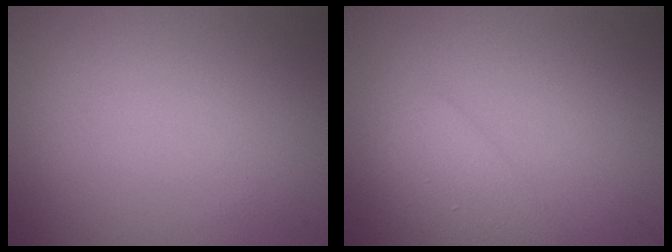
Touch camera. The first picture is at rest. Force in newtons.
{"total": 2.8, "press": 2.8, "slide": 0.1}